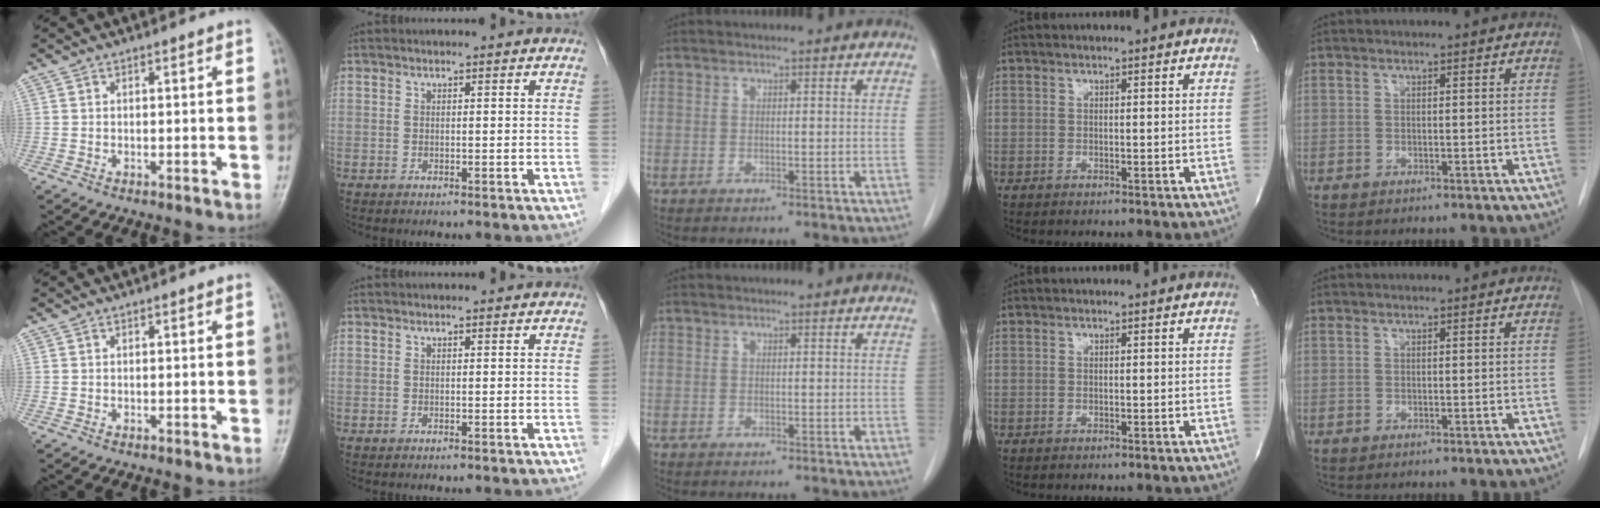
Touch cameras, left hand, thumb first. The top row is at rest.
{}